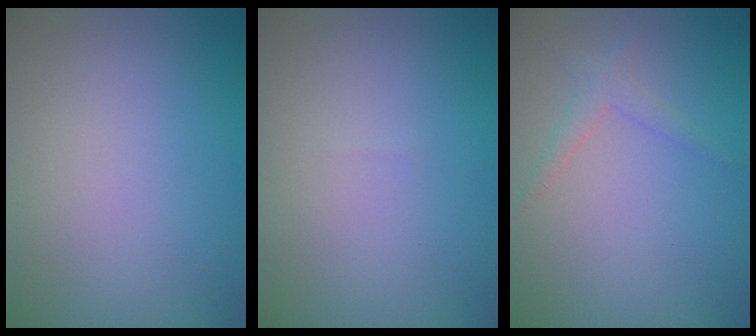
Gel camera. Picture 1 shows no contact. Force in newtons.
{"total": 0.0}
{"total": 1.3, "press": 1.3, "slide": 0.1}